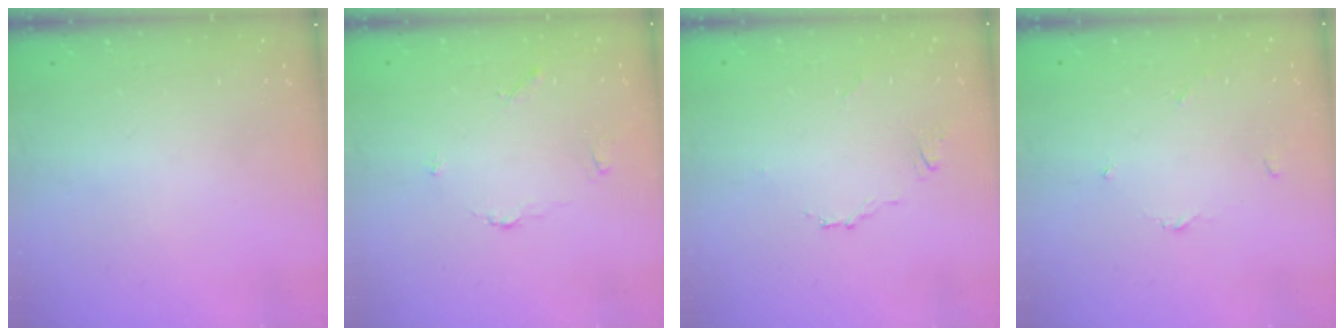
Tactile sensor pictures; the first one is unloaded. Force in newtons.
{"total": 3.8, "press": 3.8, "slide": 0.1}
{"total": 2.7, "press": 2.6, "slide": 0.5}
{"total": 2.8, "press": 2.8, "slide": 0.3}